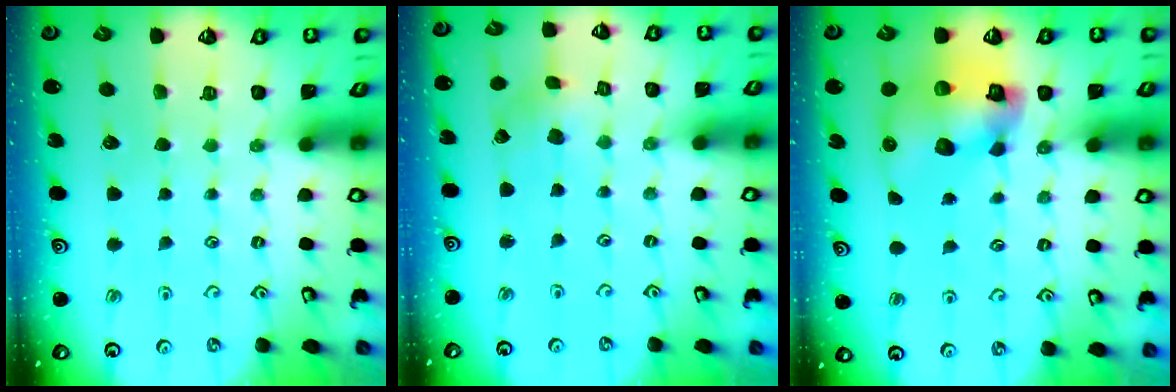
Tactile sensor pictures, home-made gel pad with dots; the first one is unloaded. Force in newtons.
{"total": 2.2, "press": 2.2, "slide": 0.1}
{"total": 12.4, "press": 12.3, "slide": 2.0}